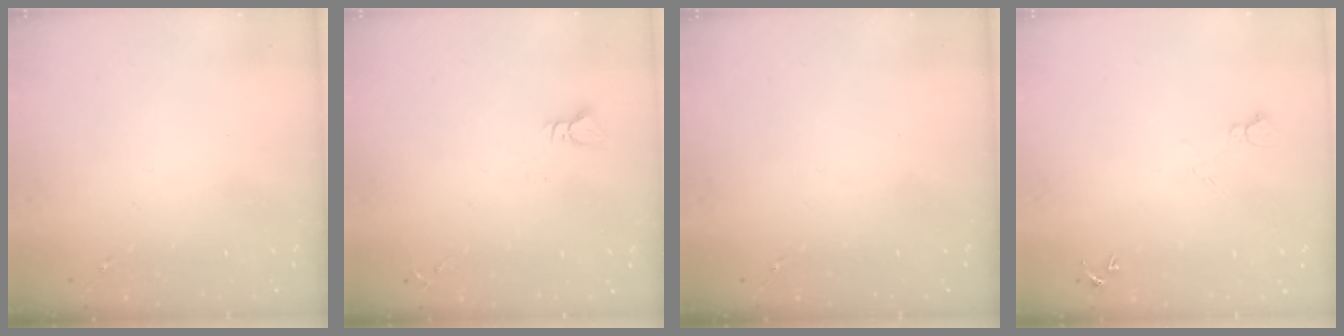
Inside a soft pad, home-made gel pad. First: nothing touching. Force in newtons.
{"total": 2.9, "press": 2.9, "slide": 0.3}
{"total": 0.0}
{"total": 4.2, "press": 4.1, "slide": 0.5}